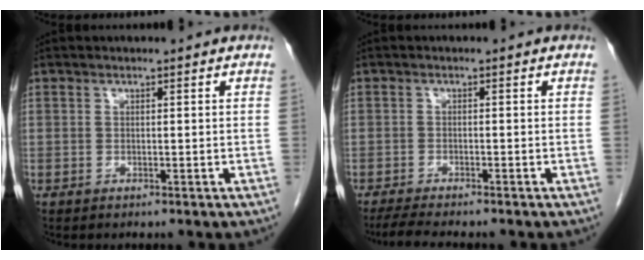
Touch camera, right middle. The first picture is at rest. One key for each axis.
{"total": 5.7, "fx": -4.9, "fy": 0.4, "fz": 2.9, "tx": -0.049, "ty": -0.017, "tz": -0.078}